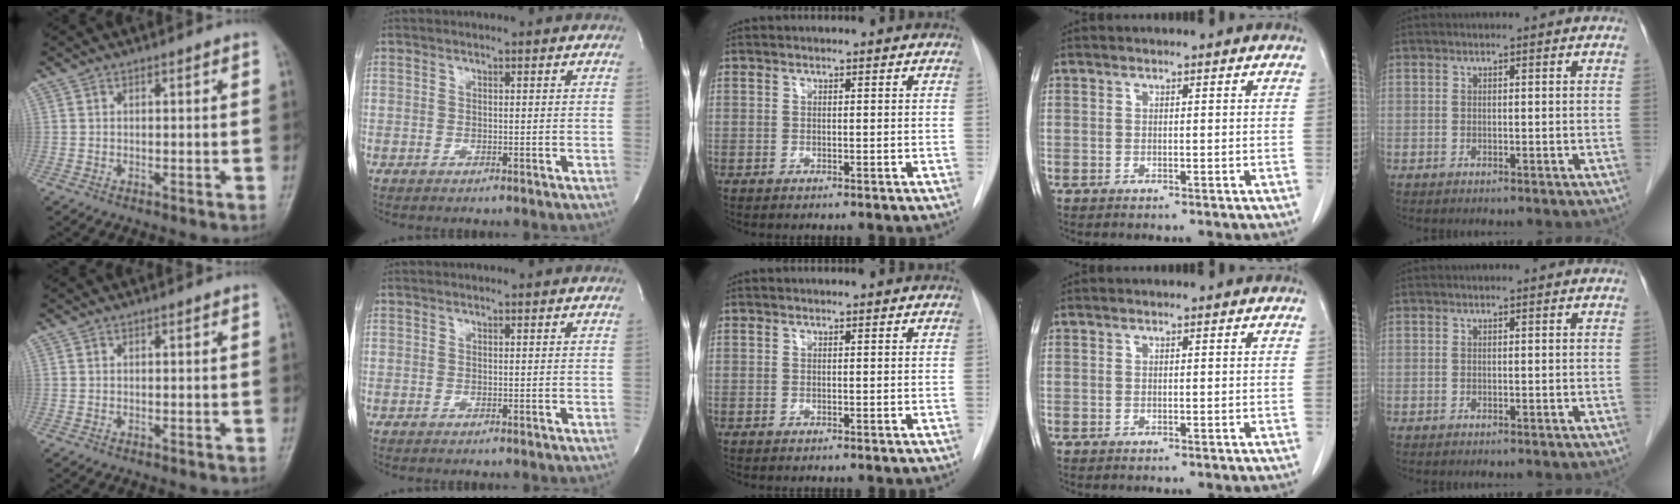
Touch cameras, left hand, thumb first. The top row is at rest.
{}